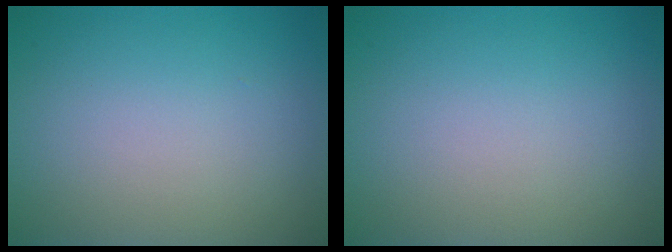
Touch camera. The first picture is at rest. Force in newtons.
{"total": 0.0}